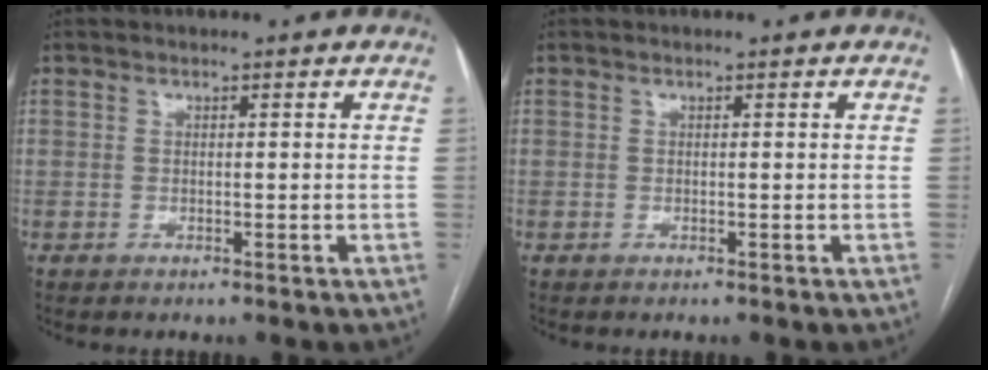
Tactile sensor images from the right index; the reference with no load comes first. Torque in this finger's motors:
{"motor_torque": [0.02, 0.02, 0.00, 0.00]}